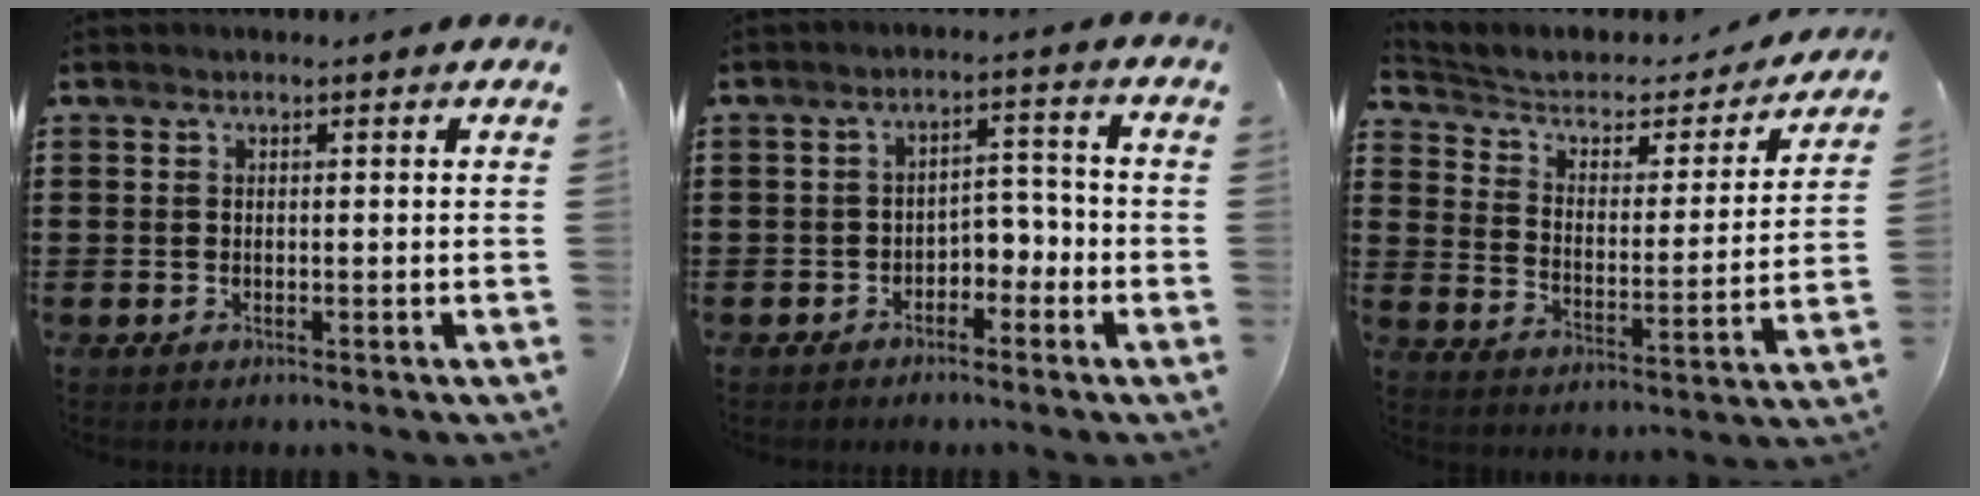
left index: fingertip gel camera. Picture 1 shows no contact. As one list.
[{"total": 3.5, "force": [-2.6, 1.9, 1.4], "torque": [-0.030, 0.009, -0.055]}, {"total": 3.6, "force": [2.5, 2.1, 1.6], "torque": [-0.049, -0.017, 0.035]}]